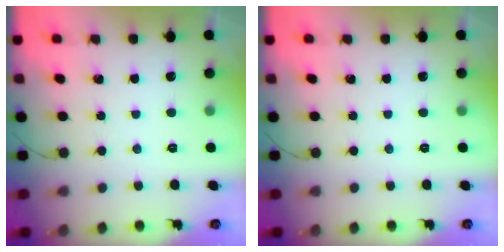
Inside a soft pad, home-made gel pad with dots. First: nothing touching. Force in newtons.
{"total": 0.0}